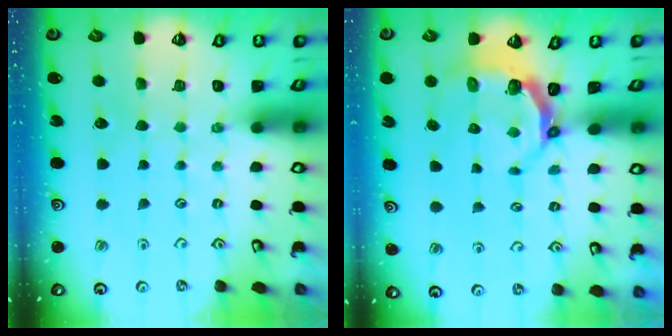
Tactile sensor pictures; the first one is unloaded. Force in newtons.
{"total": 4.4, "press": 3.1, "slide": 3.2}